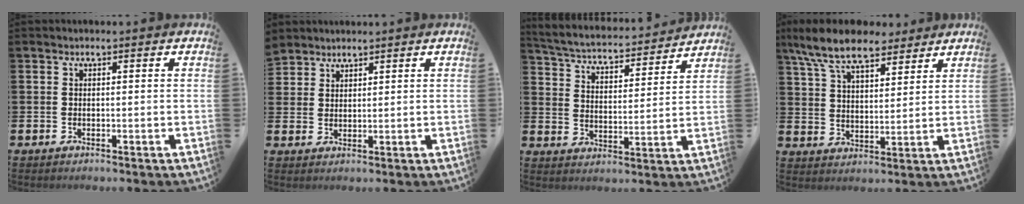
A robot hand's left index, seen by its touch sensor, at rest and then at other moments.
{"total": 3.0, "force": [2.9, 0.8, -0.5], "torque": [0.009, -0.016, 0.054]}
{"total": 4.3, "force": [4.1, 0.8, 0.8], "torque": [-0.047, -0.040, 0.064]}
{"total": 9.1, "force": [7.9, 2.8, 3.4], "torque": [-0.095, -0.026, 0.147]}